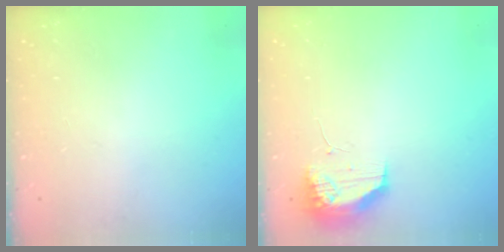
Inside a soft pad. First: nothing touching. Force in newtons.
{"total": 9.7, "press": 9.6, "slide": 1.5}